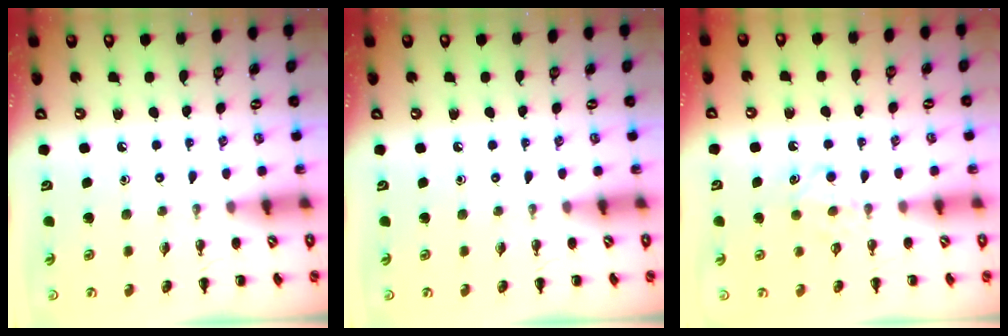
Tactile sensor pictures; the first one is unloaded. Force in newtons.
{"total": 0.0}
{"total": 5.0, "press": 4.8, "slide": 1.4}